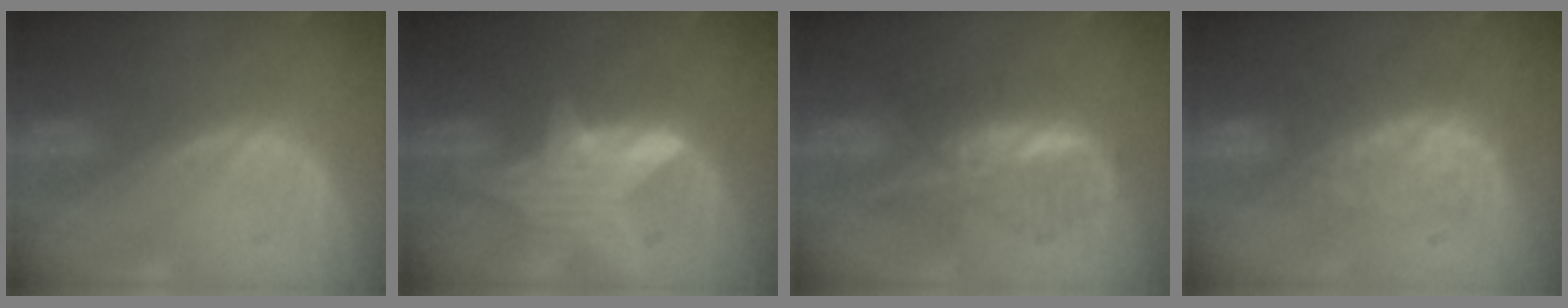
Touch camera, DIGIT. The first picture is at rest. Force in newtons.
{"total": 6.0, "press": 5.8, "slide": 1.2}
{"total": 6.3, "press": 6.3, "slide": 0.1}
{"total": 7.7, "press": 7.4, "slide": 1.9}